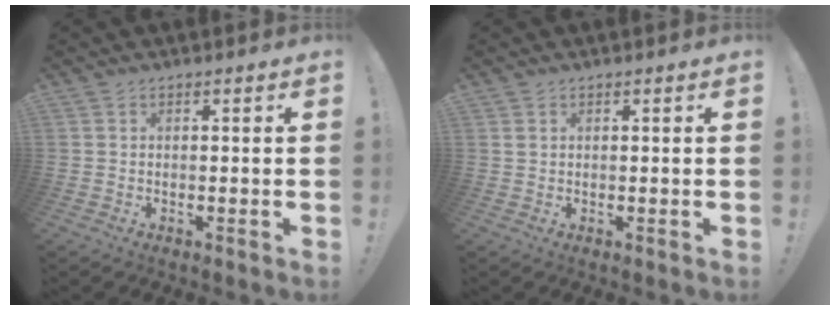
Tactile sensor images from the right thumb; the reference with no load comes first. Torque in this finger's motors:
{"motor_torque": [0.20, 1.10, 0.21, -0.02, 0.00]}